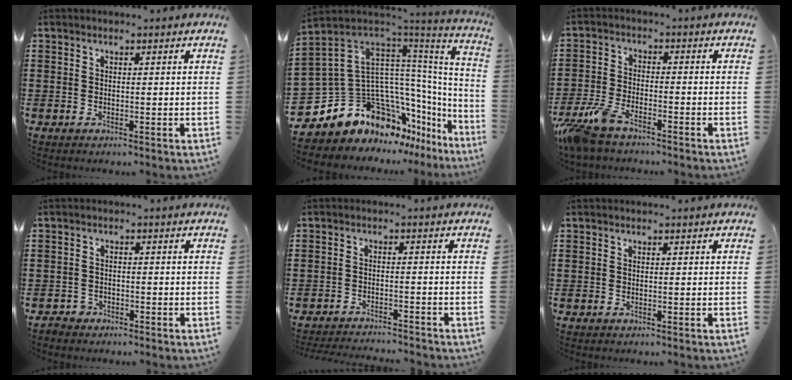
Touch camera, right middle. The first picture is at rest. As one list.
[{"total": 14.3, "force": [-8.3, 9.8, 6.1], "torque": [-0.164, -0.024, -0.125]}, {"total": 6.6, "force": [-5.1, 1.8, 3.7], "torque": [-0.106, -0.010, -0.106]}, {"total": 1.6, "force": [-1.4, 0.8, 0.0], "torque": [-0.007, 0.004, -0.033]}, {"total": 2.6, "force": [-2.6, 0.0, 0.2], "torque": [-0.007, 0.000, -0.056]}, {"total": 0.0}]